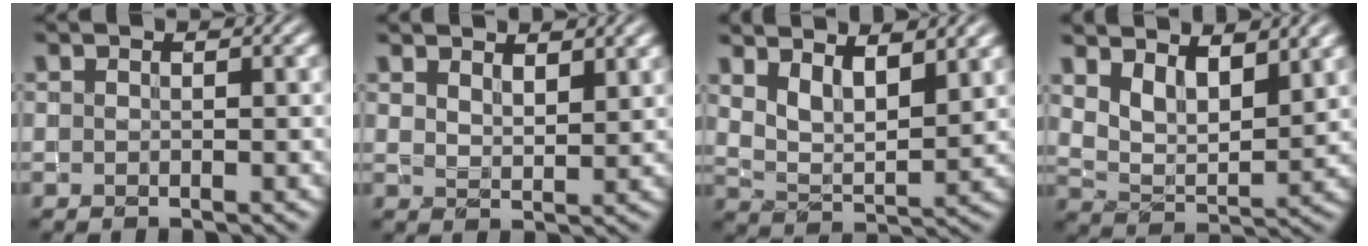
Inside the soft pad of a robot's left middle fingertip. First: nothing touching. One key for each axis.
{"total": 2.7, "fx": 2.3, "fy": 0.7, "fz": 1.2, "tx": -0.019, "ty": -0.001, "tz": 0.046}
{"total": 5.0, "fx": 3.3, "fy": 1.8, "fz": 3.3, "tx": -0.062, "ty": -0.001, "tz": 0.059}
{"total": 5.3, "fx": 3.4, "fy": 2.3, "fz": 3.3, "tx": -0.062, "ty": -0.006, "tz": 0.058}